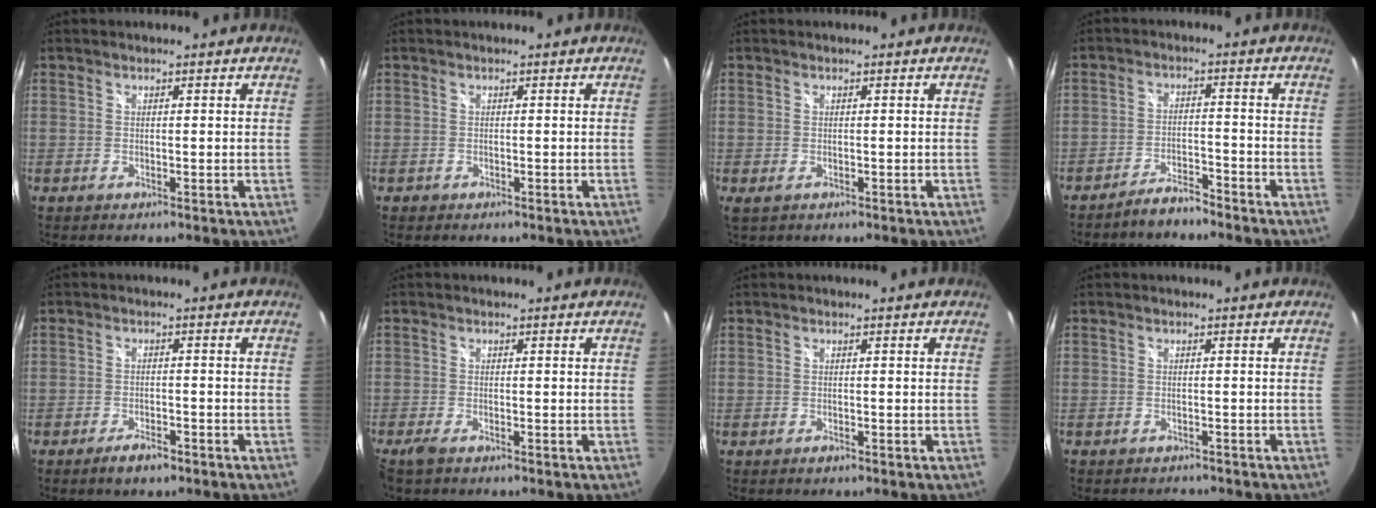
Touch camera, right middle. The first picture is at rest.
{"total": 0.7, "force": [-0.4, 0.5, -0.1], "torque": [-0.001, -0.001, -0.008]}
{"total": 1.3, "force": [-0.4, 0.9, 0.8], "torque": [-0.017, -0.005, -0.005]}
{"total": 4.6, "force": [-4.3, 0.6, 1.4], "torque": [-0.046, 0.004, -0.072]}
{"total": 3.7, "force": [-2.7, 1.3, 2.1], "torque": [-0.049, -0.004, -0.045]}
{"total": 2.3, "force": [-1.8, 0.7, 1.3], "torque": [-0.031, -0.008, -0.035]}
{"total": 0.7, "force": [-0.6, 0.3, 0.3], "torque": [-0.005, -0.003, -0.011]}
{"total": 1.9, "force": [-1.7, 0.8, 0.0], "torque": [-0.003, 0.001, -0.025]}